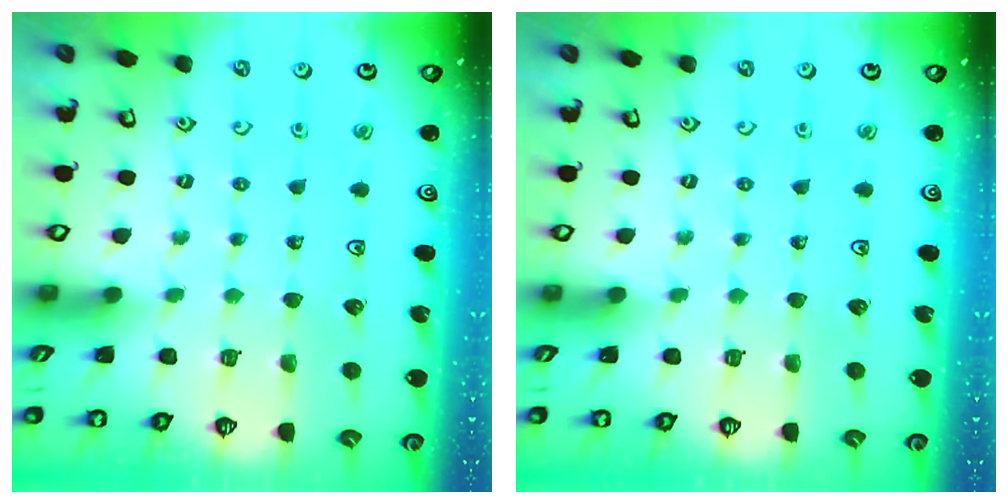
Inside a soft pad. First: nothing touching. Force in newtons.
{"total": 0.0}